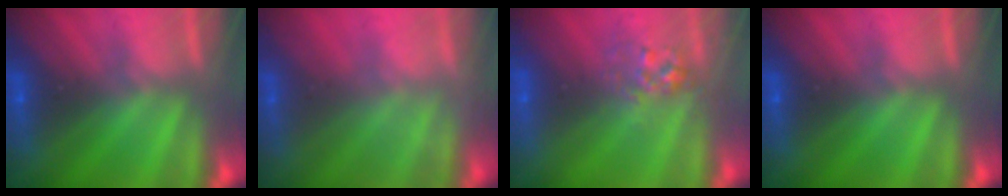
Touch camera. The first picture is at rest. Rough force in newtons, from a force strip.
{"total": 2.7}
{"total": 2.8}
{"total": 0.0}